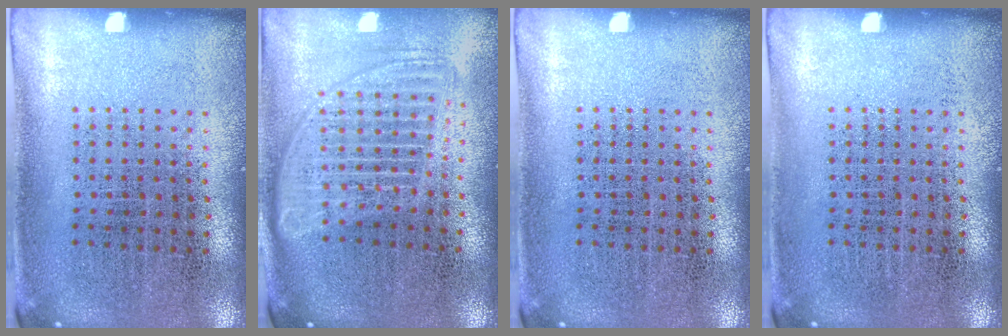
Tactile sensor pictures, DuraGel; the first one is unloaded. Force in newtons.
{"total": 1.8, "press": 1.5, "slide": 0.9}
{"total": 0.0}
{"total": 0.0}